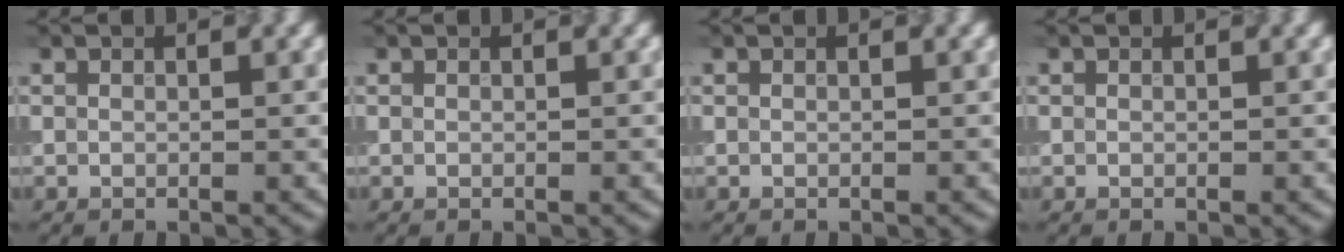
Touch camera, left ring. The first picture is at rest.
{"total": 0.0}
{"total": 0.0}
{"total": 0.0}